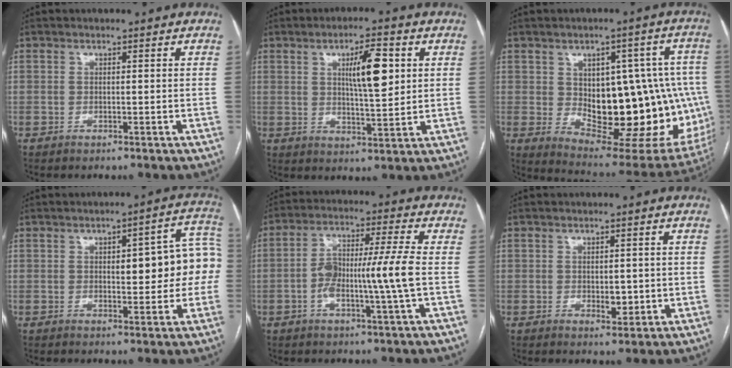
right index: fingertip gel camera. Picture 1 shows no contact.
{"total": 8.3, "force": [2.4, 1.7, 7.8], "torque": [-0.127, 0.005, 0.042]}
{"total": 23.3, "force": [-1.0, 10.3, 20.9], "torque": [-0.208, 0.019, 0.017]}
{"total": 11.2, "force": [0.7, 3.5, 10.6], "torque": [-0.122, 0.035, 0.012]}
{"total": 9.9, "force": [-1.6, 0.0, 9.7], "torque": [-0.181, 0.014, -0.034]}
{"total": 2.9, "force": [-0.2, 1.7, 2.3], "torque": [-0.030, -0.002, 0.003]}